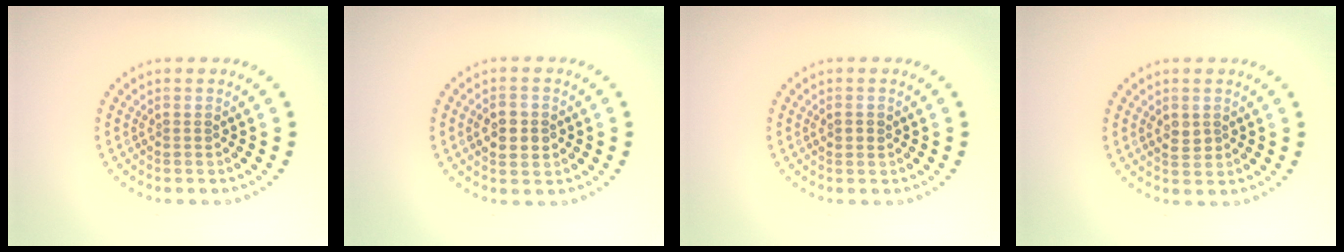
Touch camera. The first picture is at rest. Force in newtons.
{"total": 3.0, "press": 3.0, "slide": 0.0}
{"total": 1.1, "press": 1.0, "slide": 0.4}
{"total": 1.4, "press": 1.4, "slide": 0.3}